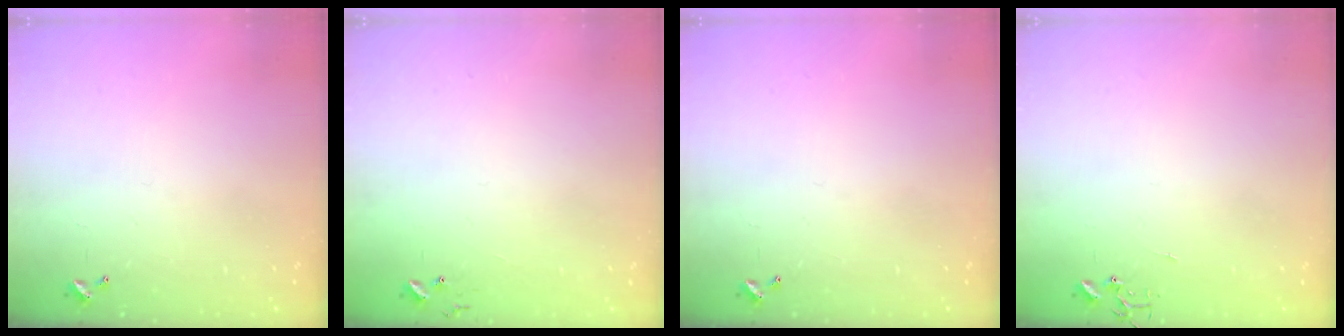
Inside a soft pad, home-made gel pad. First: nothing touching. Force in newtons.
{"total": 4.7, "press": 4.7, "slide": 0.4}
{"total": 0.0}
{"total": 0.0}